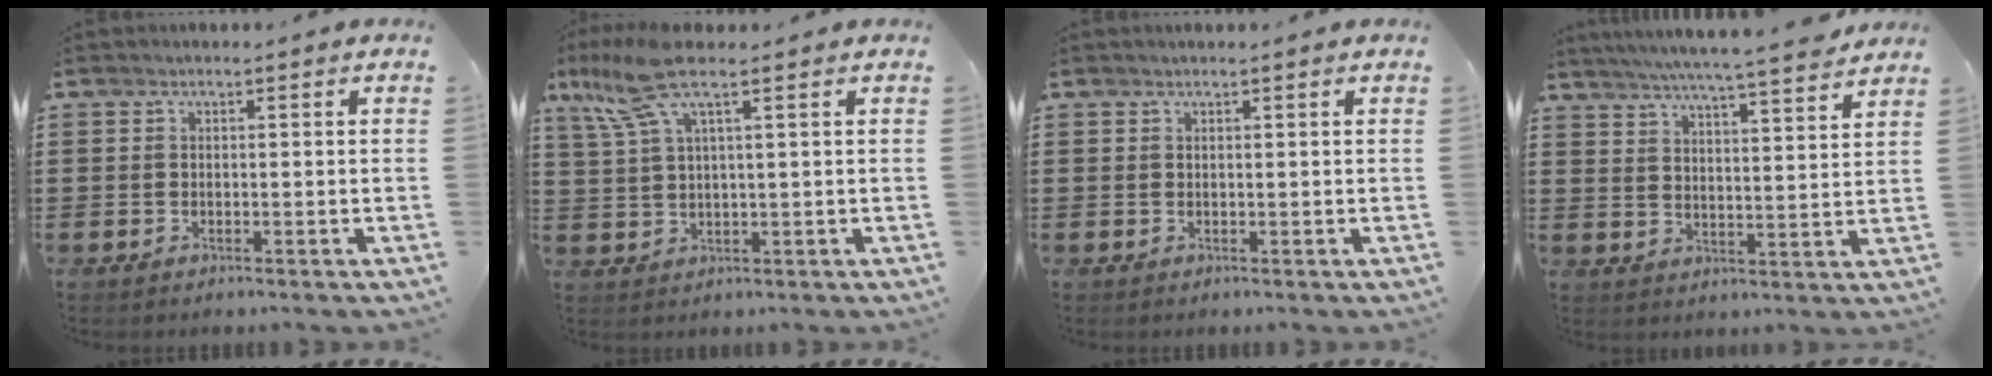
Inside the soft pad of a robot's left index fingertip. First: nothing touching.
{"total": 8.3, "force": [4.7, 1.9, 6.5], "torque": [-0.162, 0.000, 0.080]}
{"total": 0.6, "force": [0.4, -0.1, 0.4], "torque": [-0.007, -0.002, 0.009]}
{"total": 5.7, "force": [5.2, -0.7, 2.1], "torque": [-0.059, -0.037, 0.087]}